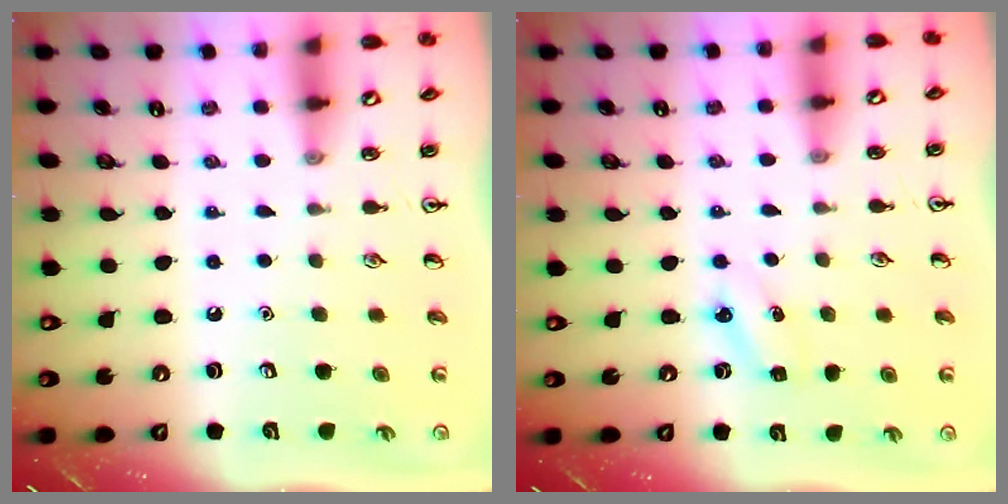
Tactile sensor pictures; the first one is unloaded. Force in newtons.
{"total": 3.8, "press": 3.6, "slide": 1.1}